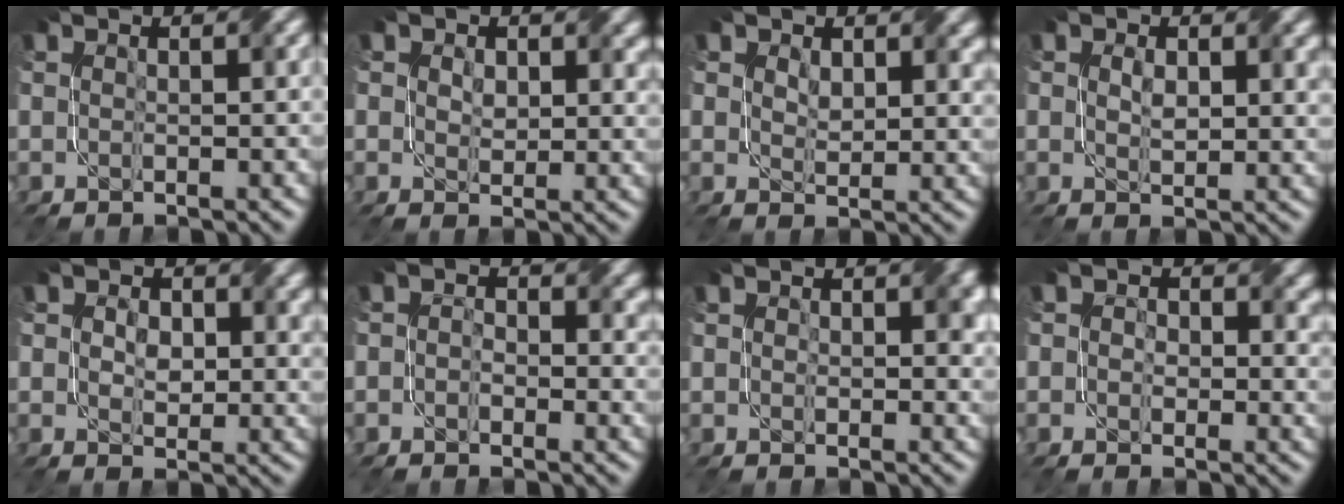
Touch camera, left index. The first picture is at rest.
{"total": 3.2, "force": [1.3, 2.3, 1.8], "torque": [-0.035, -0.003, 0.017]}
{"total": 3.3, "force": [1.5, 2.2, 2.0], "torque": [-0.042, -0.006, 0.027]}
{"total": 2.6, "force": [0.7, 1.5, 2.0], "torque": [-0.036, -0.002, 0.015]}
{"total": 3.7, "force": [0.9, 2.7, 2.4], "torque": [-0.041, -0.007, 0.012]}
{"total": 2.8, "force": [0.2, 2.2, 1.8], "torque": [-0.016, 0.005, -0.015]}
{"total": 2.3, "force": [0.7, 1.6, 1.6], "torque": [-0.022, -0.003, 0.008]}
{"total": 3.9, "force": [1.1, 3.0, 2.3], "torque": [-0.027, 0.004, 0.001]}